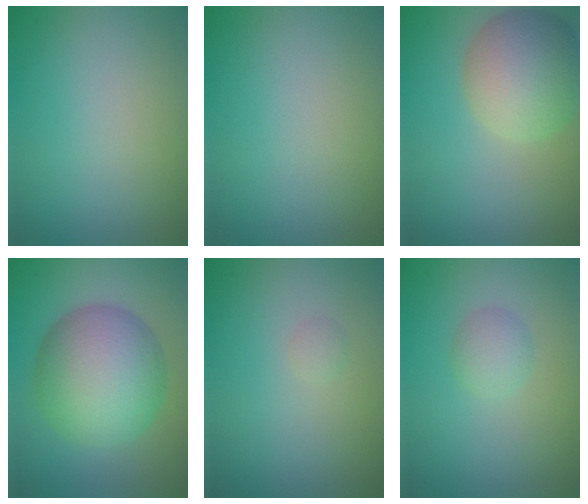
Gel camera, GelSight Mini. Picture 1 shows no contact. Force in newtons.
{"total": 0.0}
{"total": 7.3, "press": 7.3, "slide": 0.3}
{"total": 10.3, "press": 10.3, "slide": 0.1}
{"total": 0.6, "press": 0.6, "slide": 0.0}
{"total": 1.7, "press": 1.7, "slide": 0.1}